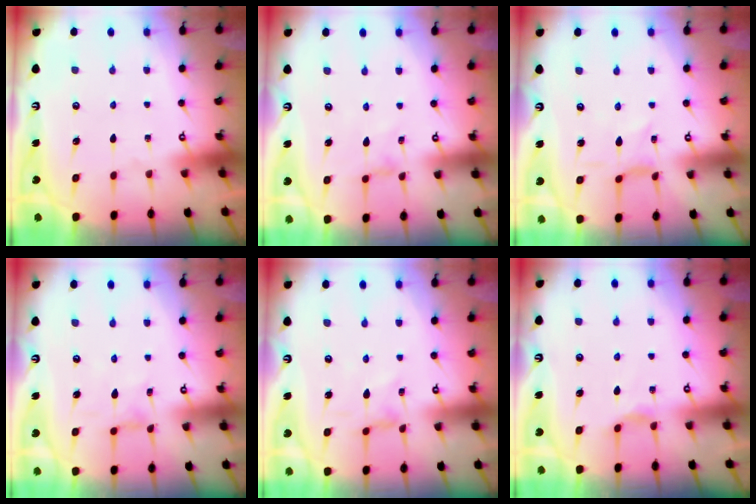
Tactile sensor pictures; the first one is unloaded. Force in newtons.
{"total": 0.0}
{"total": 0.0}
{"total": 1.7, "press": 1.6, "slide": 0.1}
{"total": 0.7, "press": 0.7, "slide": 0.3}
{"total": 2.4, "press": 2.4, "slide": 0.4}